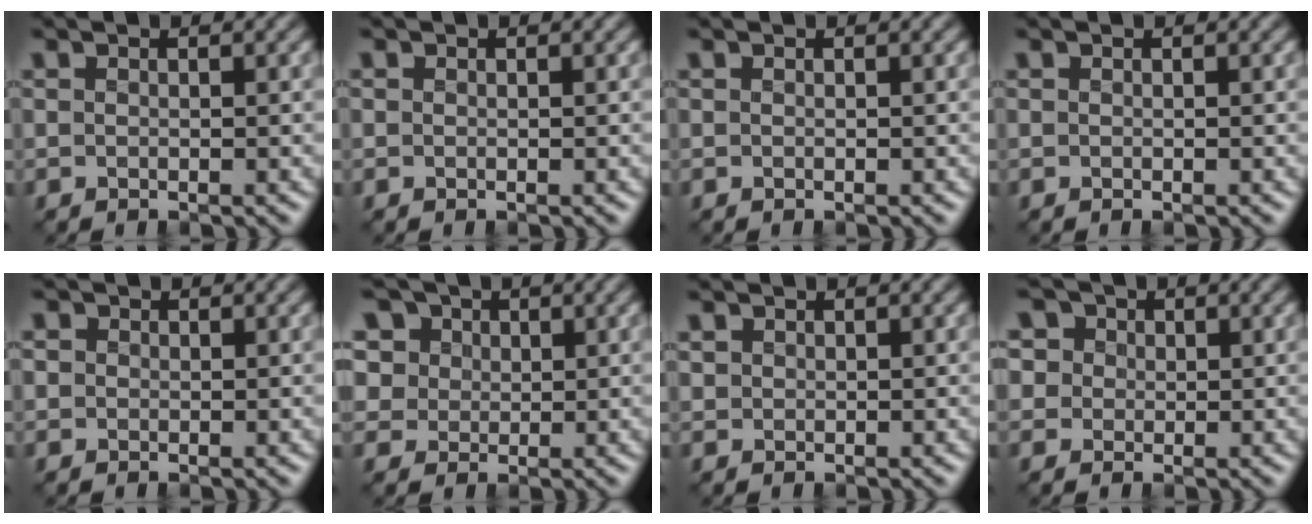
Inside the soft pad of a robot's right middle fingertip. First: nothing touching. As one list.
[{"total": 0.0}, {"total": 0.0}, {"total": 0.0}, {"total": 1.1, "force": [0.2, 1.0, 0.3], "torque": [-0.001, 0.000, -0.005]}, {"total": 10.0, "force": [5.3, 7.4, 4.2], "torque": [-0.112, 0.025, 0.068]}, {"total": 0.6, "force": [0.2, 0.6, 0.1], "torque": [-0.003, -0.003, 0.005]}, {"total": 6.9, "force": [3.2, 5.4, 2.9], "torque": [-0.065, 0.027, 0.022]}]